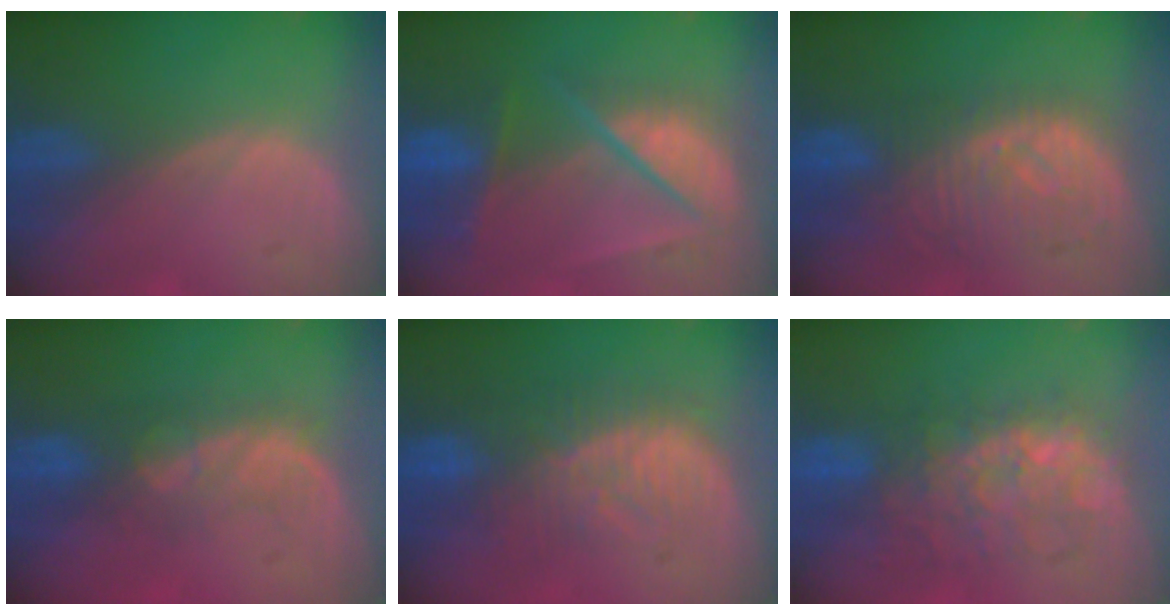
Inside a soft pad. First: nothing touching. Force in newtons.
{"total": 9.5, "press": 8.2, "slide": 4.7}
{"total": 9.8, "press": 9.0, "slide": 3.8}
{"total": 5.6, "press": 5.5, "slide": 1.3}
{"total": 9.3, "press": 8.8, "slide": 3.1}
{"total": 9.0, "press": 9.0, "slide": 0.9}